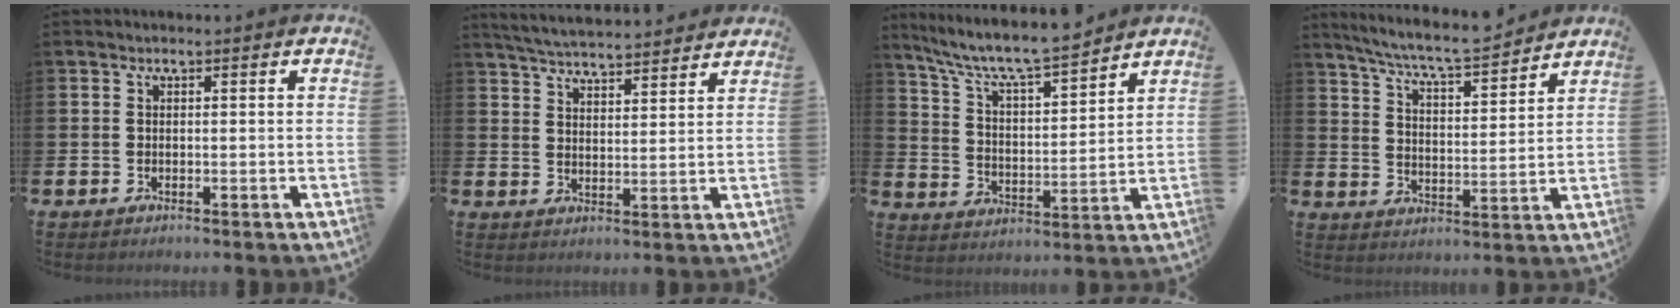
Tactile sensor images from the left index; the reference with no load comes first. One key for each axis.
{"total": 5.3, "fx": 5.3, "fy": 0.2, "fz": 0.5, "tx": -0.027, "ty": -0.035, "tz": 0.093}
{"total": 8.1, "fx": 7.5, "fy": 0.7, "fz": 2.7, "tx": -0.084, "ty": -0.057, "tz": 0.129}
{"total": 7.1, "fx": 6.8, "fy": 0.1, "fz": 2.0, "tx": -0.064, "ty": -0.049, "tz": 0.116}